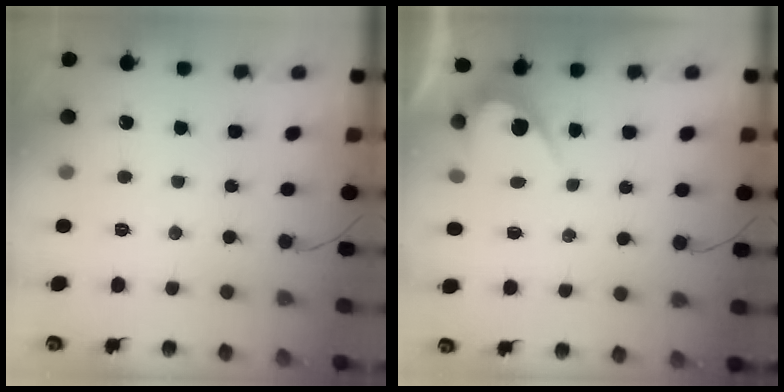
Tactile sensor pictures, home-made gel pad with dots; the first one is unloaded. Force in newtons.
{"total": 3.7, "press": 3.7, "slide": 0.2}